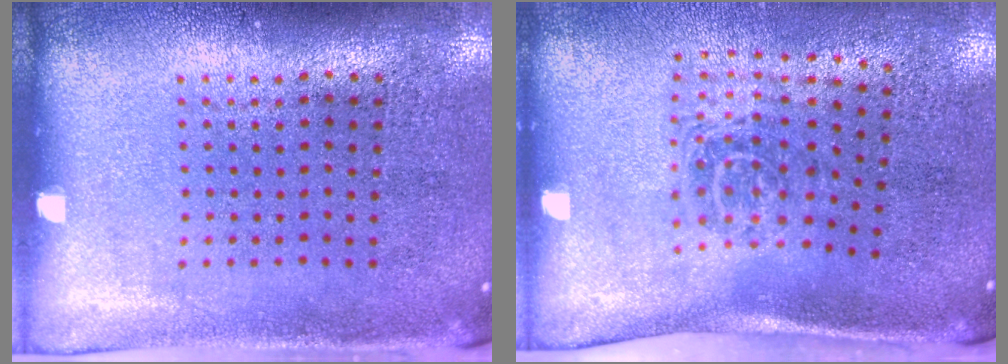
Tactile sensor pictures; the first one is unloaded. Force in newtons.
{"total": 1.7, "press": 1.2, "slide": 1.2}